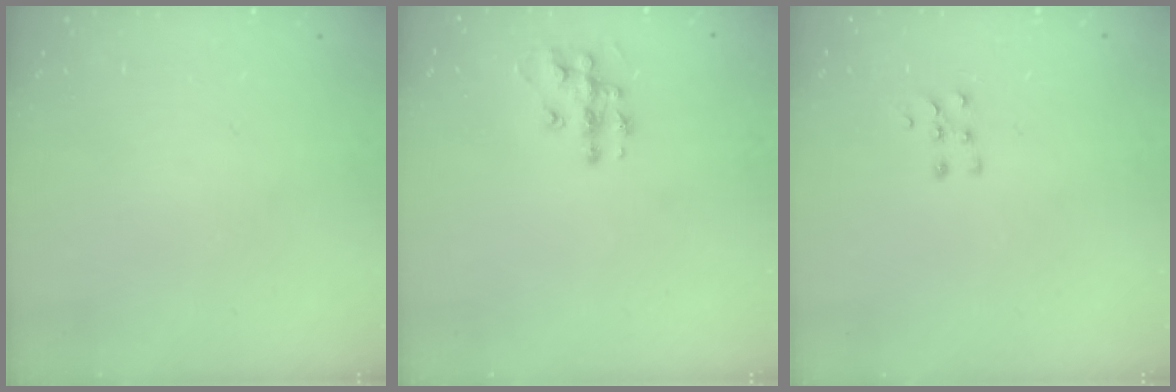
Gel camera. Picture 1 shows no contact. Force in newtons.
{"total": 9.6, "press": 9.6, "slide": 0.5}
{"total": 5.6, "press": 5.6, "slide": 0.5}